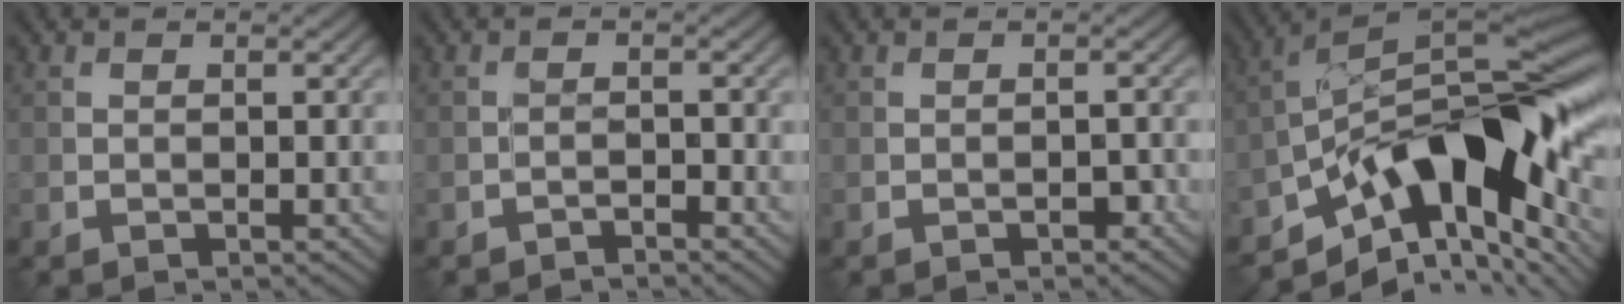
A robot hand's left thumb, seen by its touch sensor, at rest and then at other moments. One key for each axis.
{"total": 1.2, "fx": -1.1, "fy": 0.2, "fz": 0.4, "tx": -0.006, "ty": 0.003, "tz": -0.024}
{"total": 1.2, "fx": -0.7, "fy": 0.4, "fz": 0.8, "tx": -0.009, "ty": 0.001, "tz": -0.011}
{"total": 16.0, "fx": -6.4, "fy": 7.0, "fz": 12.8, "tx": -0.197, "ty": 0.005, "tz": -0.128}